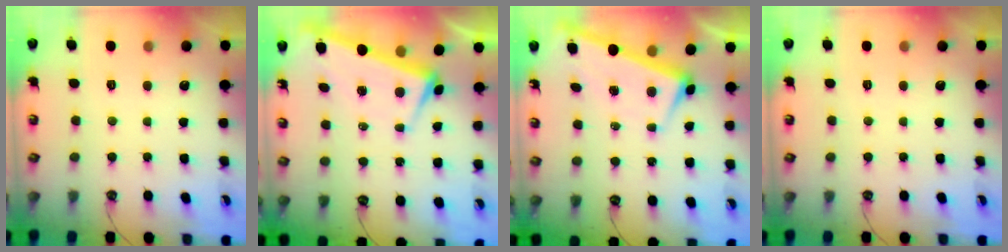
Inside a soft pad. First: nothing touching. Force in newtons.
{"total": 3.0, "press": 2.8, "slide": 0.9}
{"total": 2.0, "press": 1.9, "slide": 0.6}
{"total": 0.0}